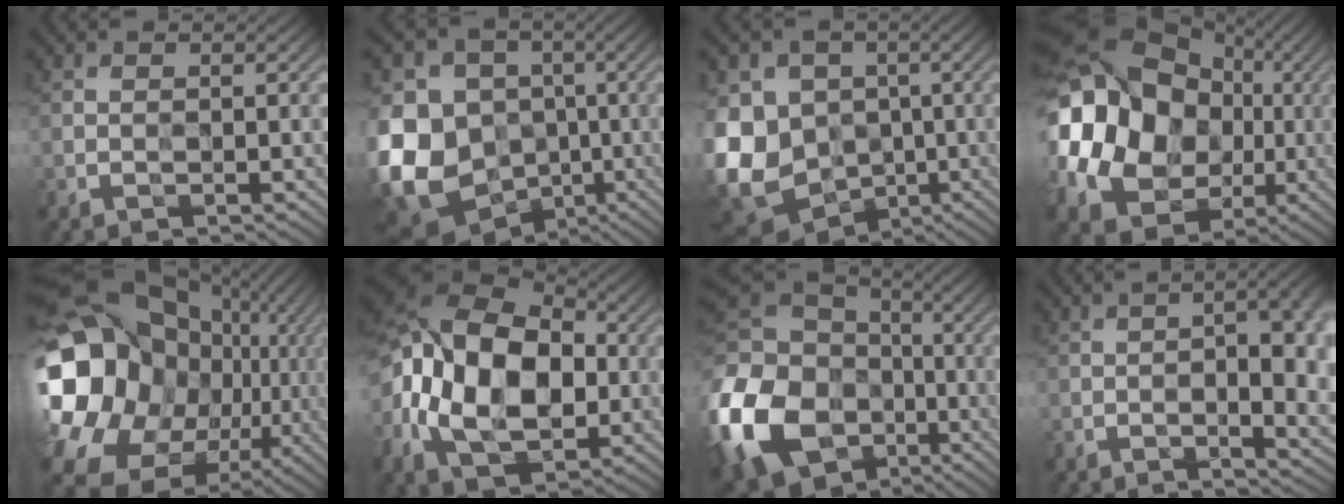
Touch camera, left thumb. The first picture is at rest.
{"total": 19.9, "force": [-4.8, 16.8, 9.5], "torque": [-0.258, -0.020, -0.094]}
{"total": 17.4, "force": [-3.8, 14.4, 9.1], "torque": [-0.241, -0.016, -0.085]}
{"total": 22.4, "force": [1.0, 18.5, 12.5], "torque": [-0.309, 0.002, 0.021]}
{"total": 24.4, "force": [-2.6, 20.5, 12.9], "torque": [-0.300, -0.046, -0.073]}
{"total": 18.8, "force": [-1.1, 12.3, 14.1], "torque": [-0.269, 0.001, -0.017]}
{"total": 21.5, "force": [-7.3, 16.1, 12.2], "torque": [-0.340, -0.030, -0.149]}
{"total": 14.3, "force": [-0.4, 5.8, 13.1], "torque": [-0.161, 0.012, 0.001]}